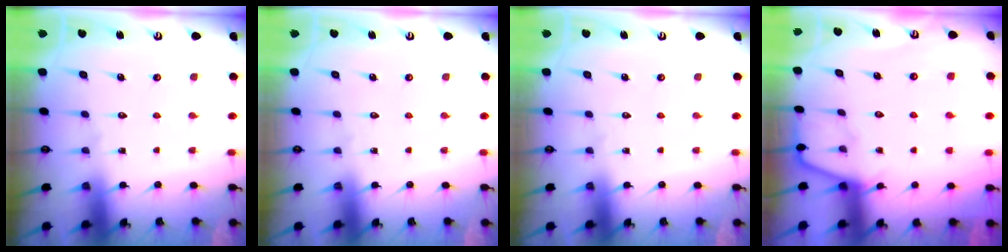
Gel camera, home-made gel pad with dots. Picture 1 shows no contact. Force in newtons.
{"total": 0.0}
{"total": 0.0}
{"total": 4.4, "press": 4.4, "slide": 0.4}